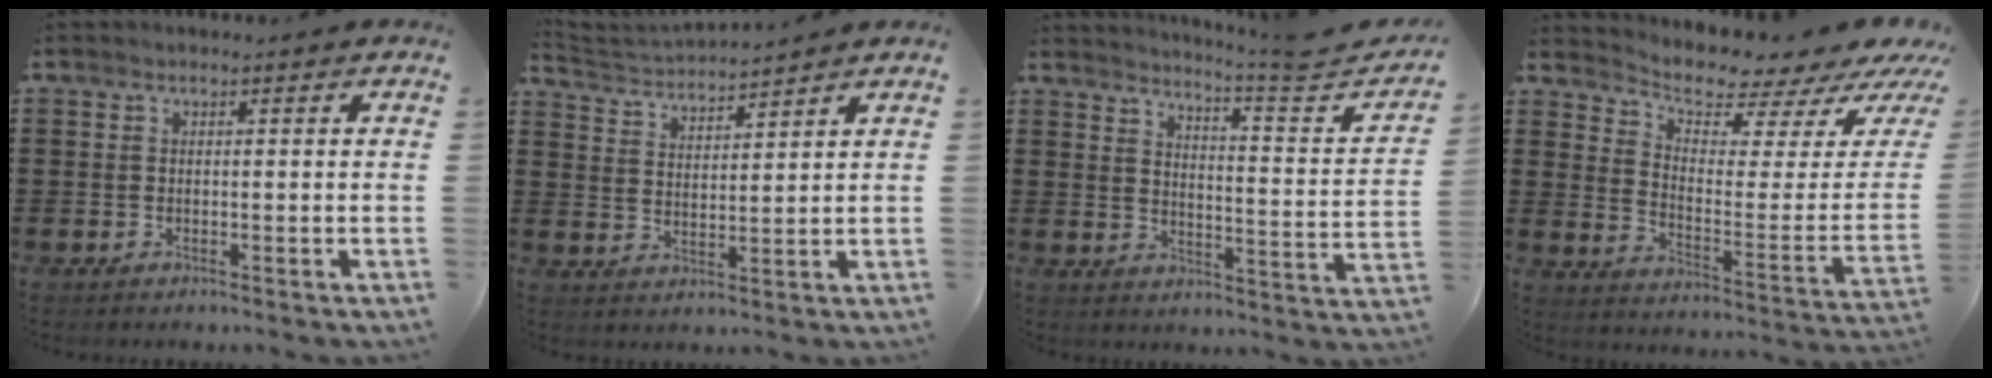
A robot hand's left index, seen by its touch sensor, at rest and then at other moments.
{"total": 3.3, "force": [3.2, -0.4, 0.0], "torque": [-0.015, -0.019, 0.056]}
{"total": 4.5, "force": [3.7, -1.2, 2.3], "torque": [-0.049, -0.045, 0.049]}
{"total": 4.2, "force": [4.0, 0.9, 1.3], "torque": [-0.046, -0.046, 0.062]}